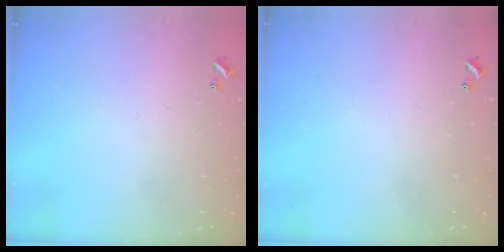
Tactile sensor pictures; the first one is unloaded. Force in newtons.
{"total": 0.0}